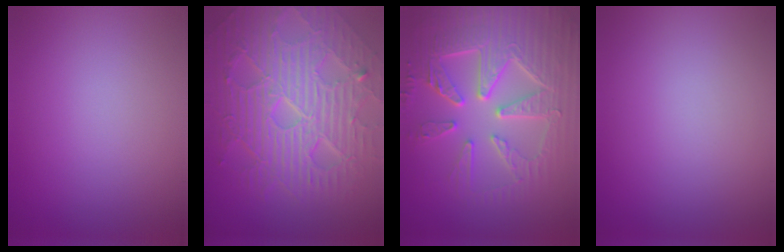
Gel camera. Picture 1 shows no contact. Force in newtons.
{"total": 10.7, "press": 7.0, "slide": 8.1}
{"total": 8.2, "press": 6.4, "slide": 5.1}
{"total": 0.0}